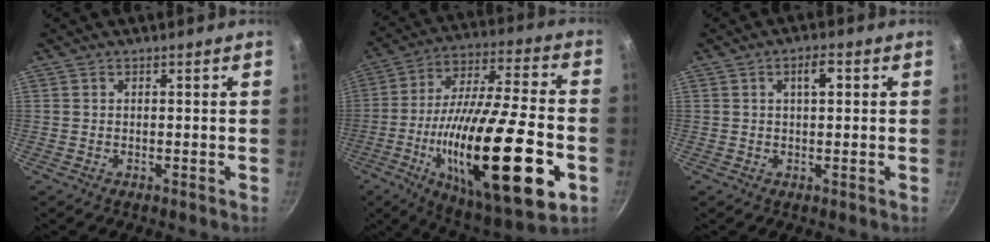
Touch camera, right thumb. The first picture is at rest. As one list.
[{"total": 31.9, "force": [-9.3, 9.7, 29.0], "torque": [-0.468, 0.020, -0.145]}, {"total": 3.7, "force": [0.9, 1.3, 3.3], "torque": [-0.051, 0.006, 0.011]}]